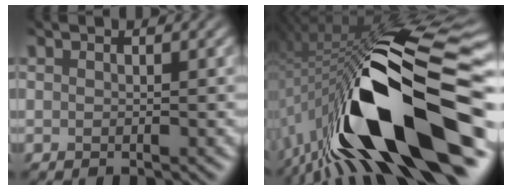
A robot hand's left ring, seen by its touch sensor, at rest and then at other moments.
{"total": 17.6, "force": [-6.5, 5.9, 15.3], "torque": [-0.257, -0.002, -0.108]}